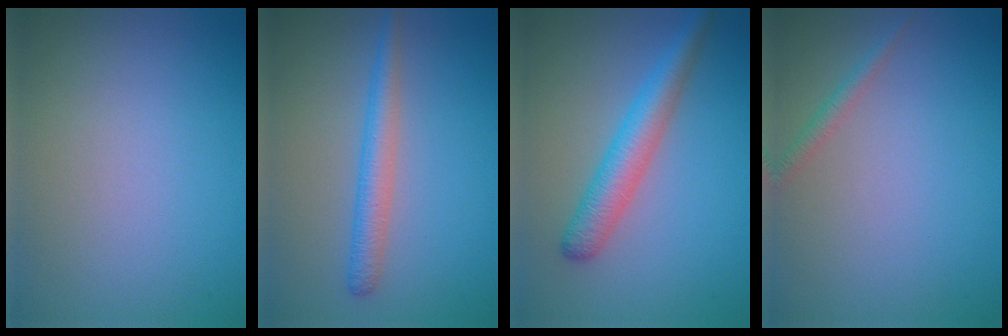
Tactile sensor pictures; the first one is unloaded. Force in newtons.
{"total": 2.7, "press": 2.7, "slide": 0.1}
{"total": 4.0, "press": 4.0, "slide": 0.1}
{"total": 1.2, "press": 1.2, "slide": 0.0}